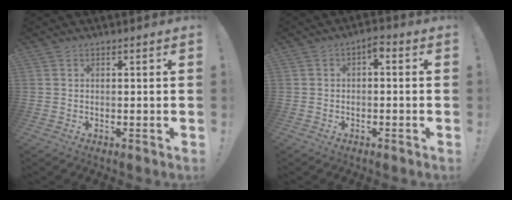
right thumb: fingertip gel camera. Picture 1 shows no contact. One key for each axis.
{"total": 2.4, "fx": -0.6, "fy": 1.5, "fz": 1.8, "tx": -0.025, "ty": 0.006, "tz": -0.014}